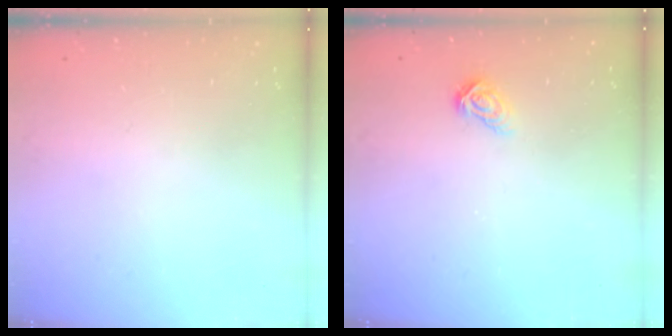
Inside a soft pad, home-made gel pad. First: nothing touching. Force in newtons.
{"total": 6.2, "press": 6.2, "slide": 0.4}